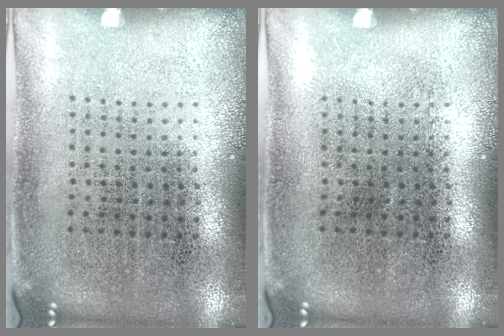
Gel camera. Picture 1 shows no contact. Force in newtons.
{"total": 0.0}